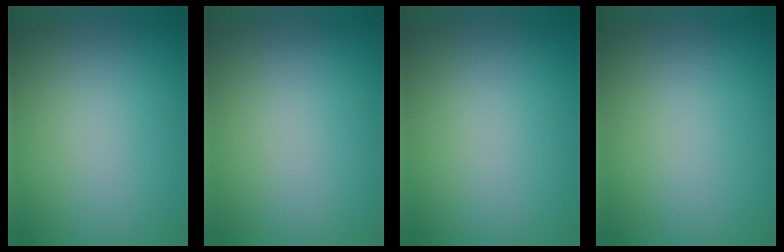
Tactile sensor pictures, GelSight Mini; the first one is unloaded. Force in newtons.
{"total": 0.0}
{"total": 0.0}
{"total": 0.0}